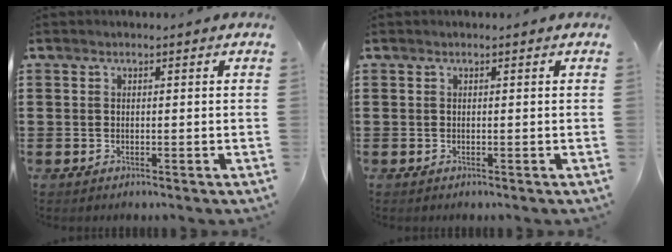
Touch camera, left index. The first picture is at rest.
{"total": 0.0}